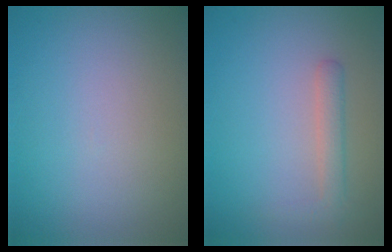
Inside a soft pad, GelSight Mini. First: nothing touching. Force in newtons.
{"total": 1.8, "press": 1.8, "slide": 0.1}